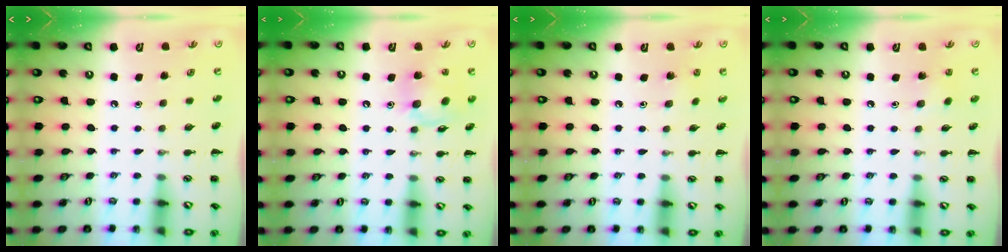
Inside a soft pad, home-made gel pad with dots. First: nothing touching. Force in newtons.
{"total": 12.9, "press": 12.6, "slide": 2.9}
{"total": 1.5, "press": 1.4, "slide": 0.5}
{"total": 5.2, "press": 5.1, "slide": 1.3}